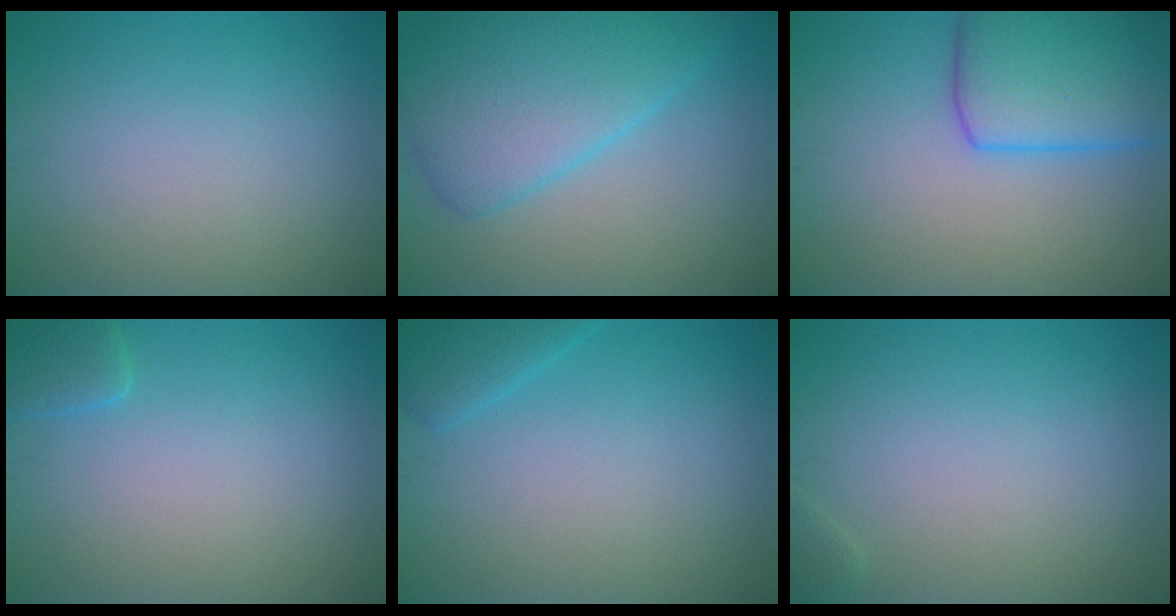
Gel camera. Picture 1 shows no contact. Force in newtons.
{"total": 7.1, "press": 7.1, "slide": 0.3}
{"total": 7.7, "press": 7.7, "slide": 0.2}
{"total": 1.6, "press": 1.6, "slide": 0.2}
{"total": 2.0, "press": 2.0, "slide": 0.1}
{"total": 0.7, "press": 0.7, "slide": 0.1}